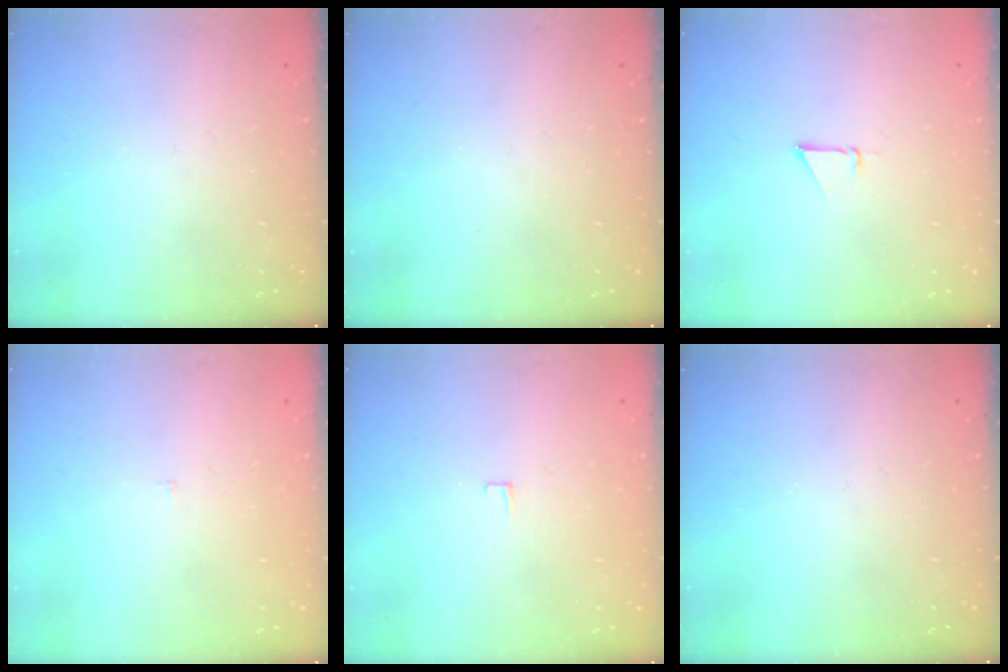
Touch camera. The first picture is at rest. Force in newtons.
{"total": 0.0}
{"total": 1.9, "press": 1.9, "slide": 0.0}
{"total": 1.8, "press": 1.8, "slide": 0.1}
{"total": 3.4, "press": 3.3, "slide": 0.3}
{"total": 0.0}